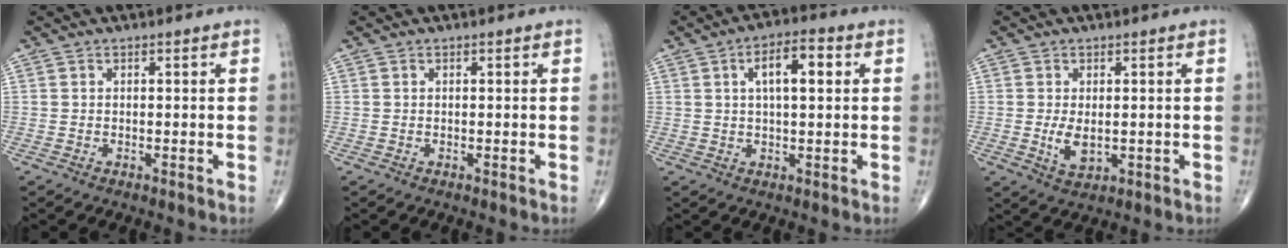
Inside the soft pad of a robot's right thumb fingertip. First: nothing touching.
{"total": 0.0}
{"total": 7.9, "force": [2.1, 3.0, 6.9], "torque": [-0.104, 0.010, 0.030]}
{"total": 4.1, "force": [-0.3, 2.3, 3.5], "torque": [-0.061, -0.011, 0.002]}